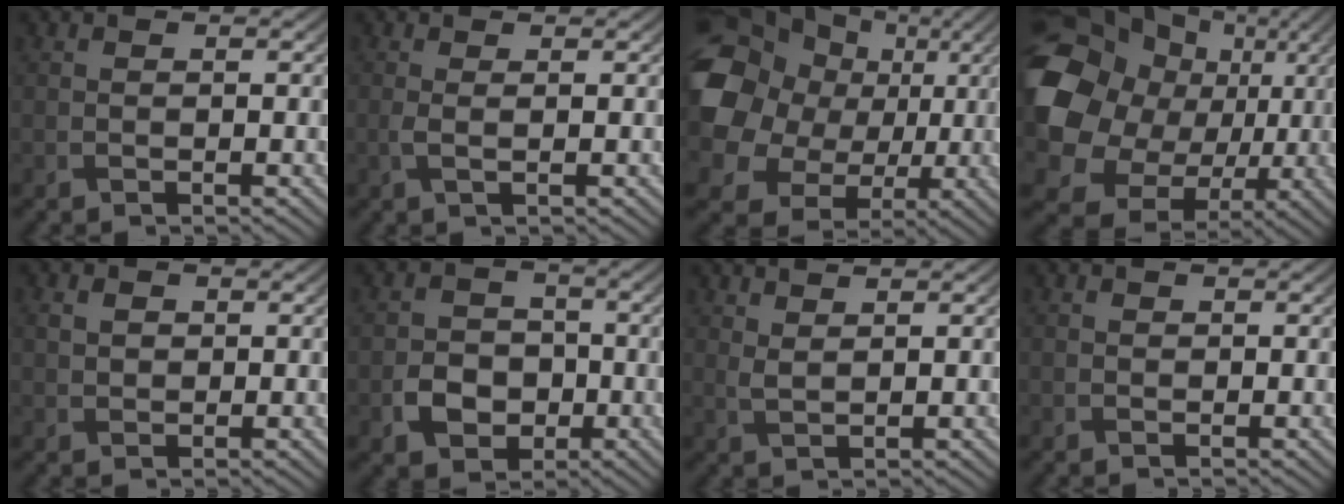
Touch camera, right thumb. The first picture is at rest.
{"total": 1.2, "force": [0.0, 0.1, 1.2], "torque": [-0.030, 0.003, -0.001]}
{"total": 19.3, "force": [3.6, 15.9, 10.2], "torque": [-0.268, 0.010, 0.077]}
{"total": 20.2, "force": [1.9, 16.9, 10.9], "torque": [-0.253, -0.027, 0.046]}
{"total": 1.9, "force": [0.4, 1.5, 1.1], "torque": [-0.030, 0.001, 0.008]}
{"total": 5.0, "force": [-1.8, 4.0, 2.4], "torque": [-0.043, -0.003, -0.037]}
{"total": 1.5, "force": [1.1, 0.2, 1.0], "torque": [-0.031, -0.001, 0.028]}
{"total": 0.0}